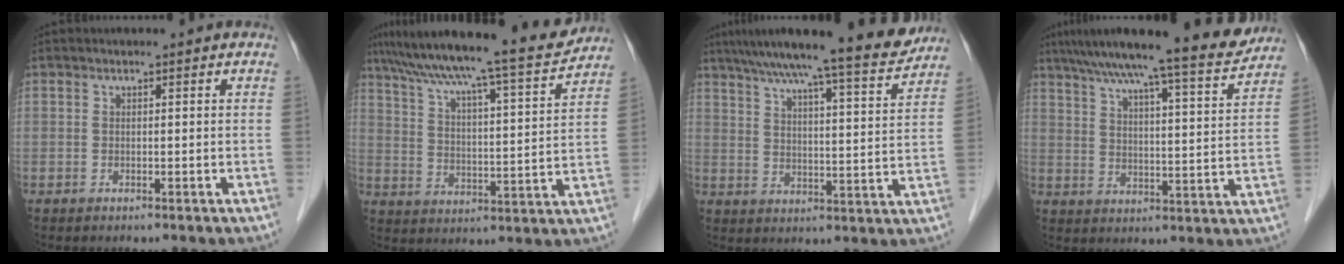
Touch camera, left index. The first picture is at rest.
{"total": 20.3, "force": [17.6, 0.9, 10.0], "torque": [-0.168, -0.005, 0.256]}
{"total": 16.5, "force": [14.4, 0.6, 8.0], "torque": [-0.116, -0.005, 0.201]}
{"total": 17.2, "force": [15.0, 0.5, 8.4], "torque": [-0.124, -0.005, 0.210]}